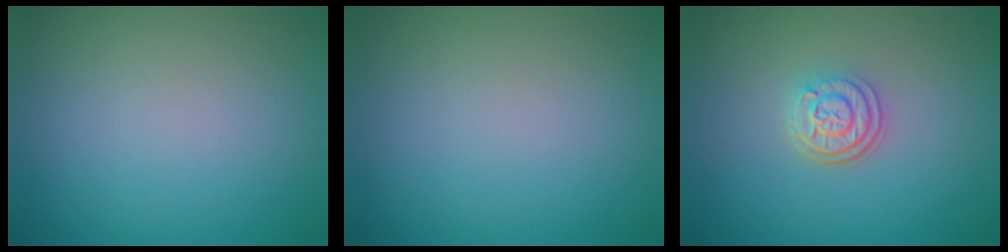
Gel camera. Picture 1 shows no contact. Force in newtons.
{"total": 0.0}
{"total": 3.0, "press": 2.4, "slide": 1.7}